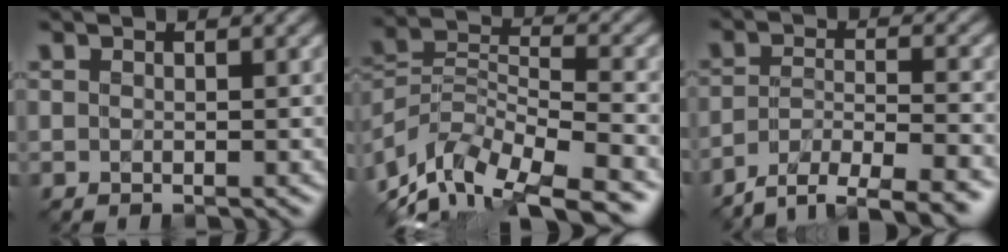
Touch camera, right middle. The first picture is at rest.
{"total": 11.7, "force": [-9.7, 4.2, 5.0], "torque": [-0.094, 0.003, -0.161]}
{"total": 6.5, "force": [-5.5, 1.6, 3.1], "torque": [-0.054, -0.003, -0.092]}